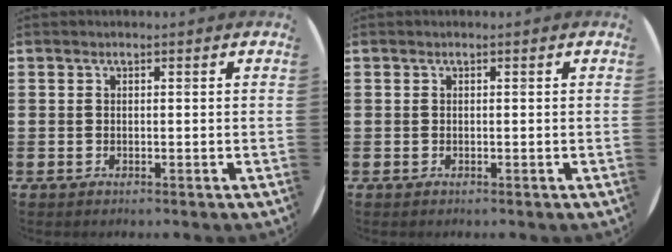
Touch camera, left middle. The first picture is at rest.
{"total": 0.0}